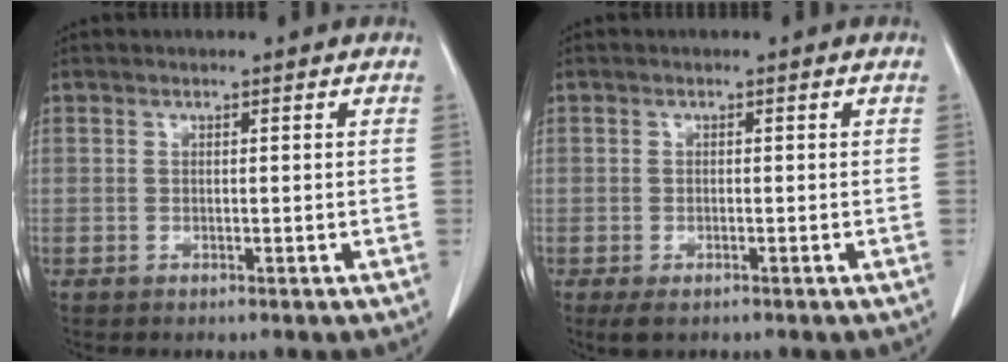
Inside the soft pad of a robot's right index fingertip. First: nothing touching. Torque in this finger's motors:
{"motor_torque": [-0.79, -0.53, -0.55, -0.19]}